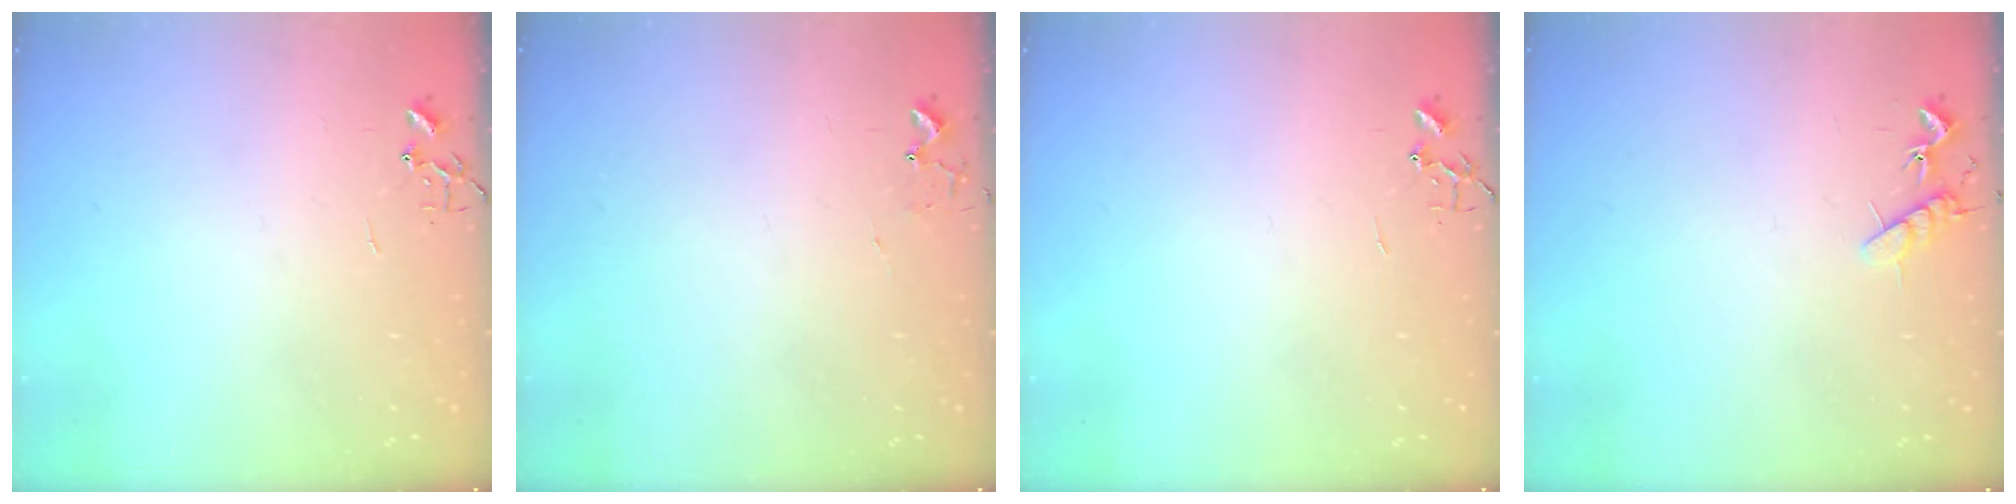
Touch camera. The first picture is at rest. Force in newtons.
{"total": 5.4, "press": 5.4, "slide": 0.7}
{"total": 0.0}
{"total": 7.0, "press": 6.9, "slide": 0.6}